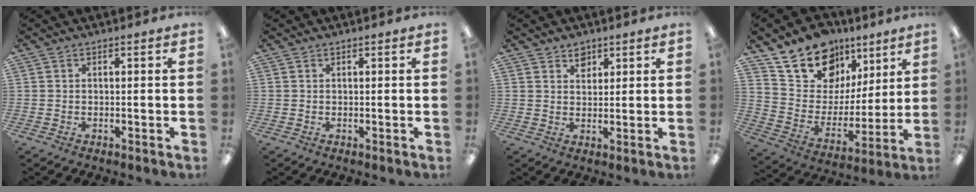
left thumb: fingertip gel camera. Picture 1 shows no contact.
{"total": 0.0}
{"total": 3.3, "force": [2.5, 2.0, 0.5], "torque": [0.008, -0.013, 0.042]}
{"total": 18.5, "force": [12.1, 12.4, 6.6], "torque": [-0.122, -0.068, 0.226]}